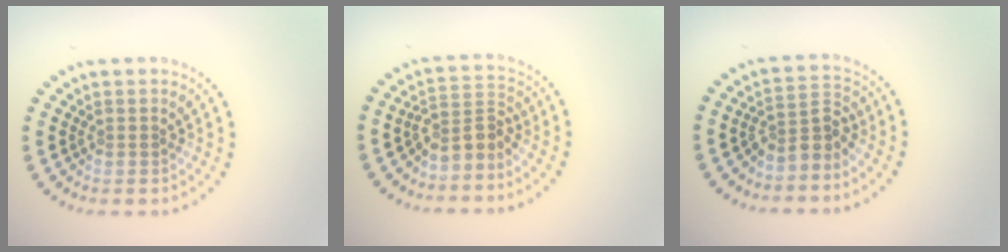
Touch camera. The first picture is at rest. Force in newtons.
{"total": 2.8, "press": 2.1, "slide": 1.9}
{"total": 2.7, "press": 2.0, "slide": 1.9}